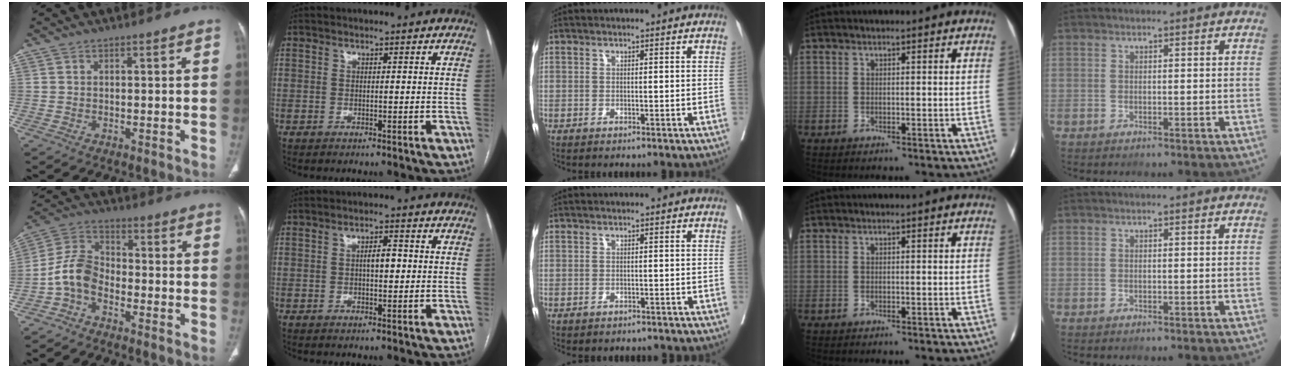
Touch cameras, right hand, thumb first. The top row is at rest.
{"thumb": {"total": 7.6, "force": [-3.2, 4.8, 4.9], "torque": [-0.094, 0.037, -0.079]}, "index": {"total": 2.7, "force": [0.1, 1.0, 2.5], "torque": [-0.041, 0.005, 0.000]}, "middle": {"total": 2.0, "force": [-1.7, 1.0, 0.1], "torque": [-0.001, 0.001, -0.026]}}